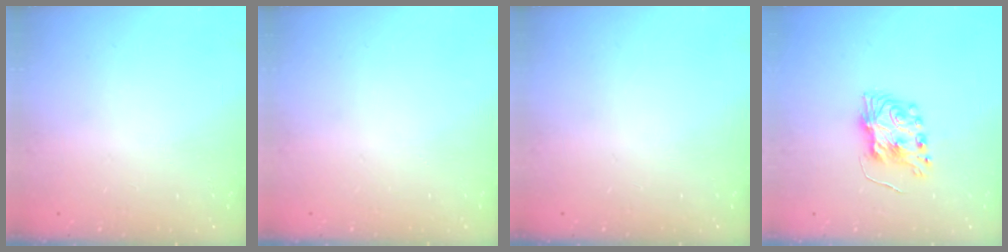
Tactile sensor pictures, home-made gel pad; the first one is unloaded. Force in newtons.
{"total": 0.0}
{"total": 0.0}
{"total": 8.0, "press": 8.0, "slide": 0.2}